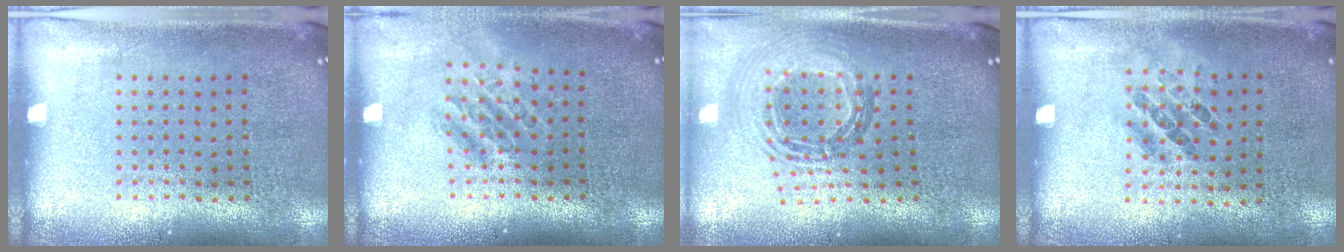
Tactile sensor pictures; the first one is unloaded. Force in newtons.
{"total": 1.4, "press": 1.2, "slide": 0.8}
{"total": 1.1, "press": 1.1, "slide": 0.4}
{"total": 1.0, "press": 0.7, "slide": 0.7}